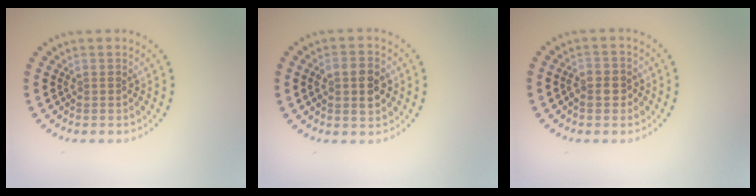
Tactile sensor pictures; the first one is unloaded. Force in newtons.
{"total": 3.3, "press": 3.3, "slide": 0.4}
{"total": 1.9, "press": 1.9, "slide": 0.5}